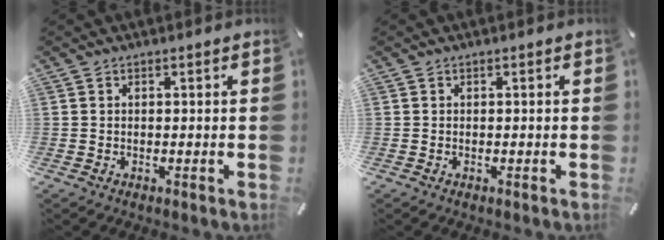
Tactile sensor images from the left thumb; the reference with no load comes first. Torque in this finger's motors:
{"motor_torque": [-0.02, 0.16, -0.09, -0.02, 0.05]}